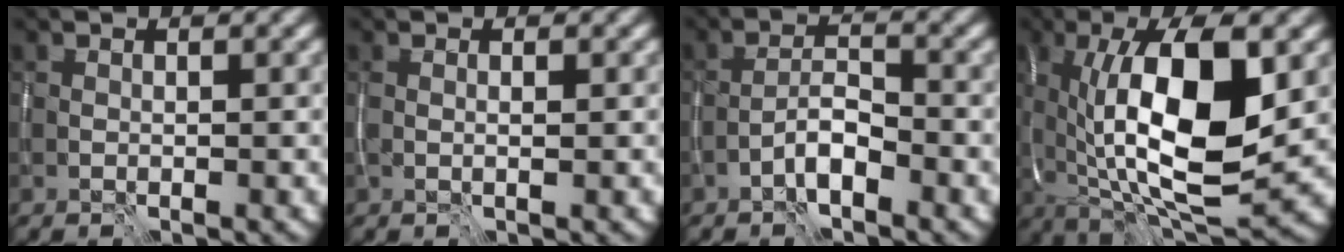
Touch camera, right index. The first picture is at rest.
{"total": 0.6, "force": [0.1, 0.0, 0.5], "torque": [-0.005, -0.003, 0.001]}
{"total": 2.5, "force": [-2.0, 0.5, 1.5], "torque": [-0.024, 0.010, -0.040]}
{"total": 13.0, "force": [1.0, 4.9, 12.0], "torque": [-0.194, -0.007, 0.016]}